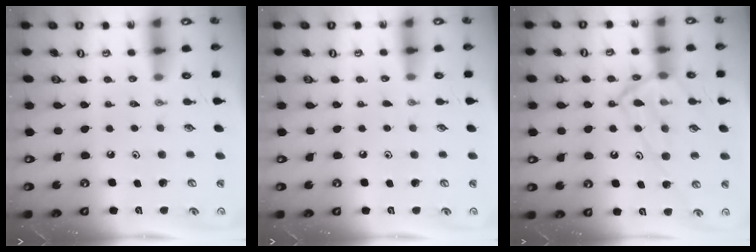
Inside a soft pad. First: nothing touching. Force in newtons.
{"total": 2.8, "press": 2.8, "slide": 0.3}
{"total": 14.8, "press": 14.8, "slide": 1.2}